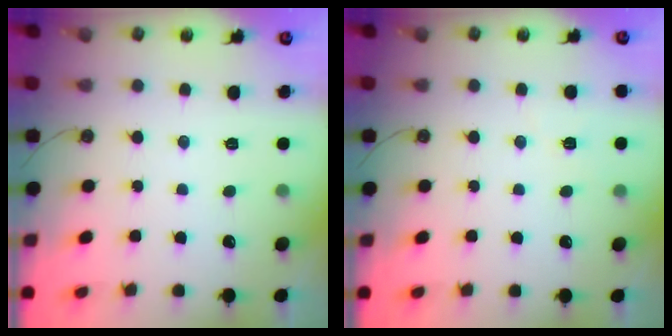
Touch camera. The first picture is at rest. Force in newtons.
{"total": 4.2, "press": 3.4, "slide": 2.4}